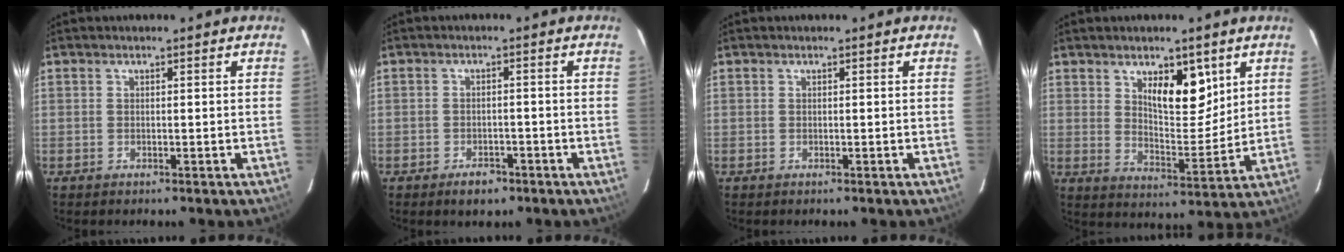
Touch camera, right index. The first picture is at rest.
{"total": 3.2, "force": [-2.2, 1.7, 1.6], "torque": [-0.024, 0.002, -0.026]}
{"total": 0.0}
{"total": 8.7, "force": [4.5, 3.4, 6.6], "torque": [-0.103, -0.008, 0.079]}